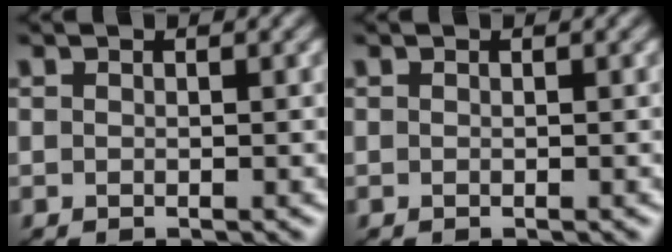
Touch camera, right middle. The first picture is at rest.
{"total": 0.0}